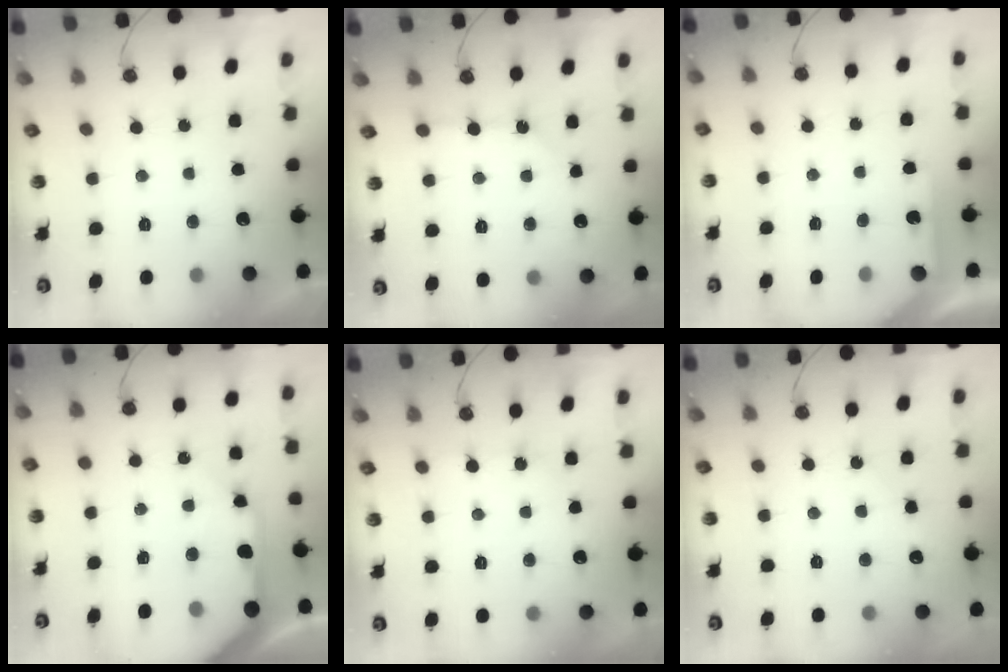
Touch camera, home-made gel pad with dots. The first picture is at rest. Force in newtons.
{"total": 3.0, "press": 3.0, "slide": 0.3}
{"total": 4.4, "press": 4.4, "slide": 0.3}
{"total": 14.3, "press": 14.1, "slide": 2.0}
{"total": 2.9, "press": 2.9, "slide": 0.5}
{"total": 4.6, "press": 4.5, "slide": 0.9}